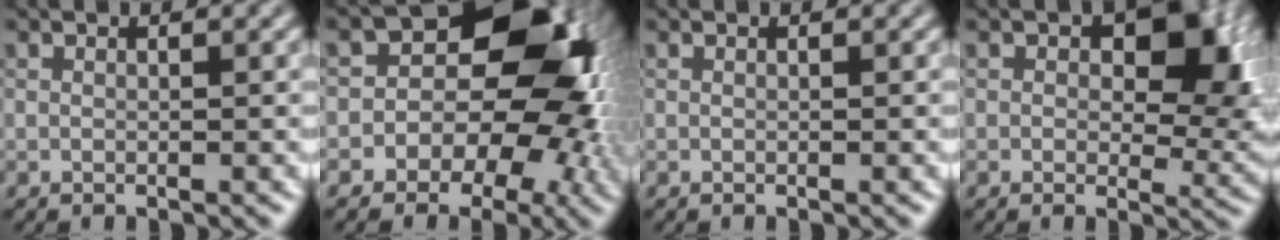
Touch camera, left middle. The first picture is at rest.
{"total": 11.1, "force": [-1.0, 8.4, 7.2], "torque": [-0.022, 0.021, -0.041]}
{"total": 0.0}
{"total": 6.9, "force": [1.7, 4.0, 5.3], "torque": [-0.076, 0.003, 0.038]}